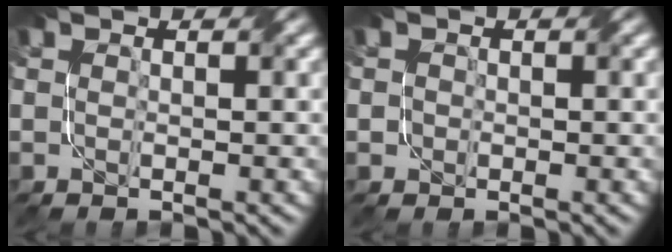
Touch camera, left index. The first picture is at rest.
{"total": 0.7, "force": [-0.2, 0.6, 0.1], "torque": [-0.004, 0.000, -0.002]}